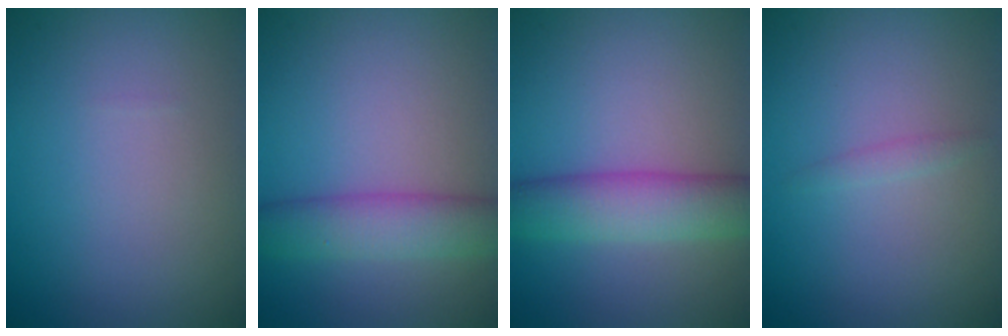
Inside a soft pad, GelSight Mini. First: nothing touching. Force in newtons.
{"total": 4.5, "press": 4.5, "slide": 0.1}
{"total": 5.5, "press": 5.5, "slide": 0.2}
{"total": 0.7, "press": 0.7, "slide": 0.0}